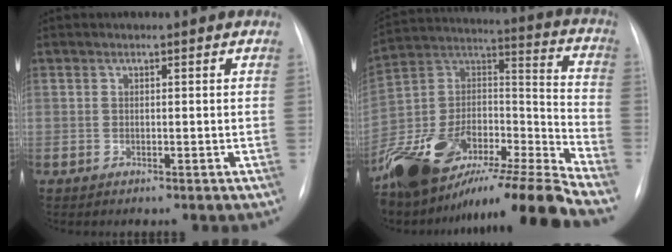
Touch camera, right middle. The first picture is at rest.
{"total": 26.4, "force": [-21.7, 2.3, 14.8], "torque": [-0.248, 0.003, -0.379]}